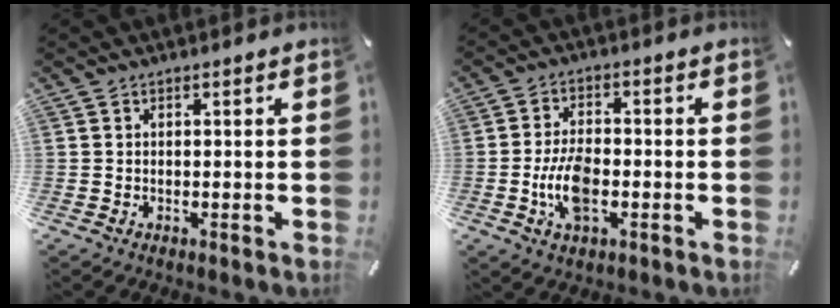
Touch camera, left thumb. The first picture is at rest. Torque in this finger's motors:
{"motor_torque": [1.44, 1.51, 0.68, 0.13, 0.06]}